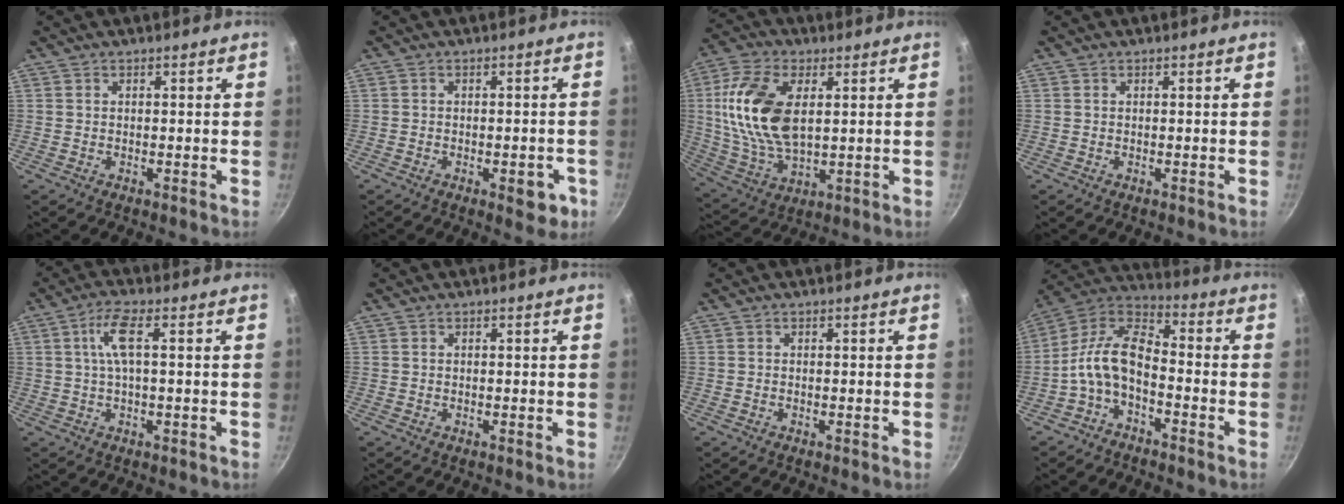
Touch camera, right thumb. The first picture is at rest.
{"total": 5.2, "force": [-2.0, 2.6, 4.1], "torque": [-0.028, 0.013, -0.021]}
{"total": 16.9, "force": [3.1, 9.4, 13.7], "torque": [-0.262, -0.004, 0.064]}
{"total": 0.0}
{"total": 5.6, "force": [0.8, 1.1, 5.5], "torque": [-0.117, 0.008, 0.014]}
{"total": 0.0}
{"total": 0.0}
{"total": 11.3, "force": [-3.9, 6.1, 8.7], "torque": [-0.168, 0.058, -0.091]}